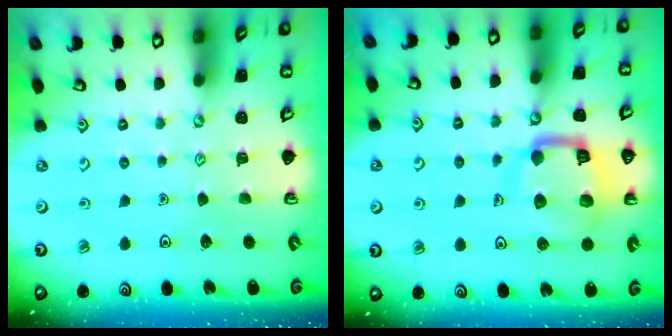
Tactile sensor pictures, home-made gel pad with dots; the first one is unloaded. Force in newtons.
{"total": 14.5, "press": 14.4, "slide": 1.6}